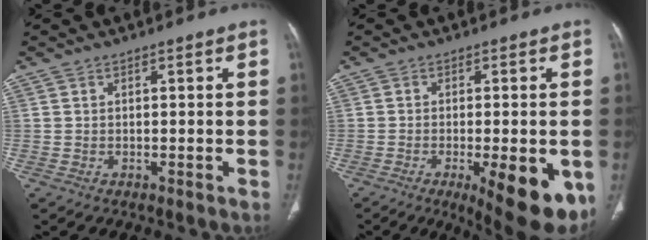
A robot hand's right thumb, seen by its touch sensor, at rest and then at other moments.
{"total": 13.9, "force": [-5.0, 4.6, 12.1], "torque": [-0.124, -0.012, -0.057]}